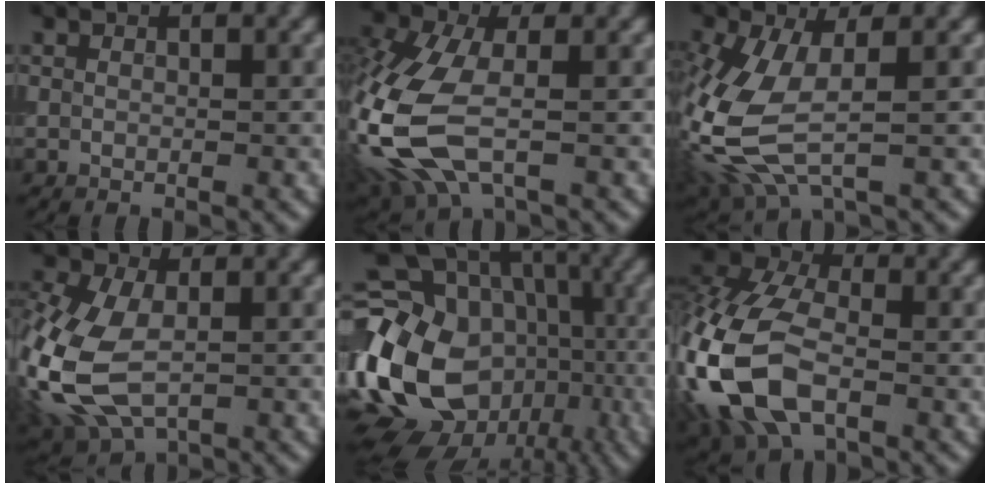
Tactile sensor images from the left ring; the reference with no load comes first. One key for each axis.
{"total": 10.6, "fx": -2.8, "fy": 5.8, "fz": 8.4, "tx": -0.225, "ty": -0.010, "tz": -0.064}
{"total": 8.3, "fx": -1.0, "fy": 3.9, "fz": 7.2, "tx": -0.195, "ty": -0.009, "tz": -0.023}
{"total": 11.3, "fx": -2.2, "fy": 6.7, "fz": 8.7, "tx": -0.228, "ty": -0.012, "tz": -0.045}
{"total": 19.2, "fx": -3.4, "fy": 14.7, "fz": 11.9, "tx": -0.253, "ty": -0.007, "tz": -0.044}
{"total": 12.8, "fx": -3.8, "fy": 8.0, "fz": 9.3, "tx": -0.229, "ty": -0.008, "tz": -0.087}